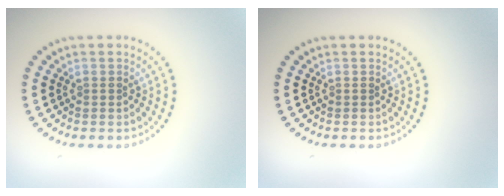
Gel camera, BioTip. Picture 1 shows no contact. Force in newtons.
{"total": 0.0}